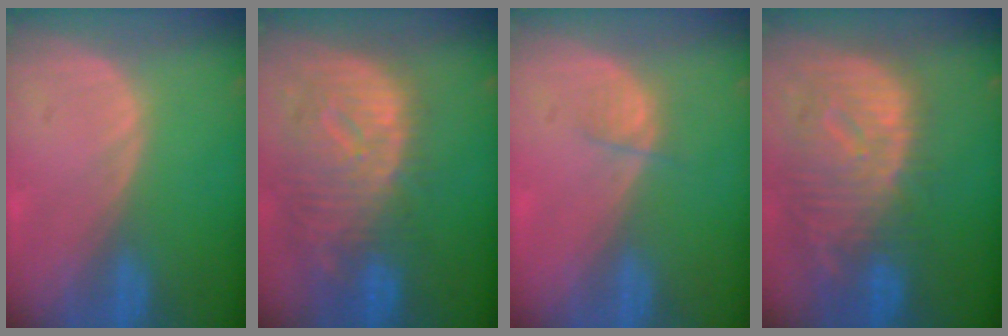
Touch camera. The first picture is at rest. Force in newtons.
{"total": 12.2, "press": 10.5, "slide": 6.1}
{"total": 1.9, "press": 1.7, "slide": 0.8}
{"total": 12.6, "press": 10.9, "slide": 6.3}